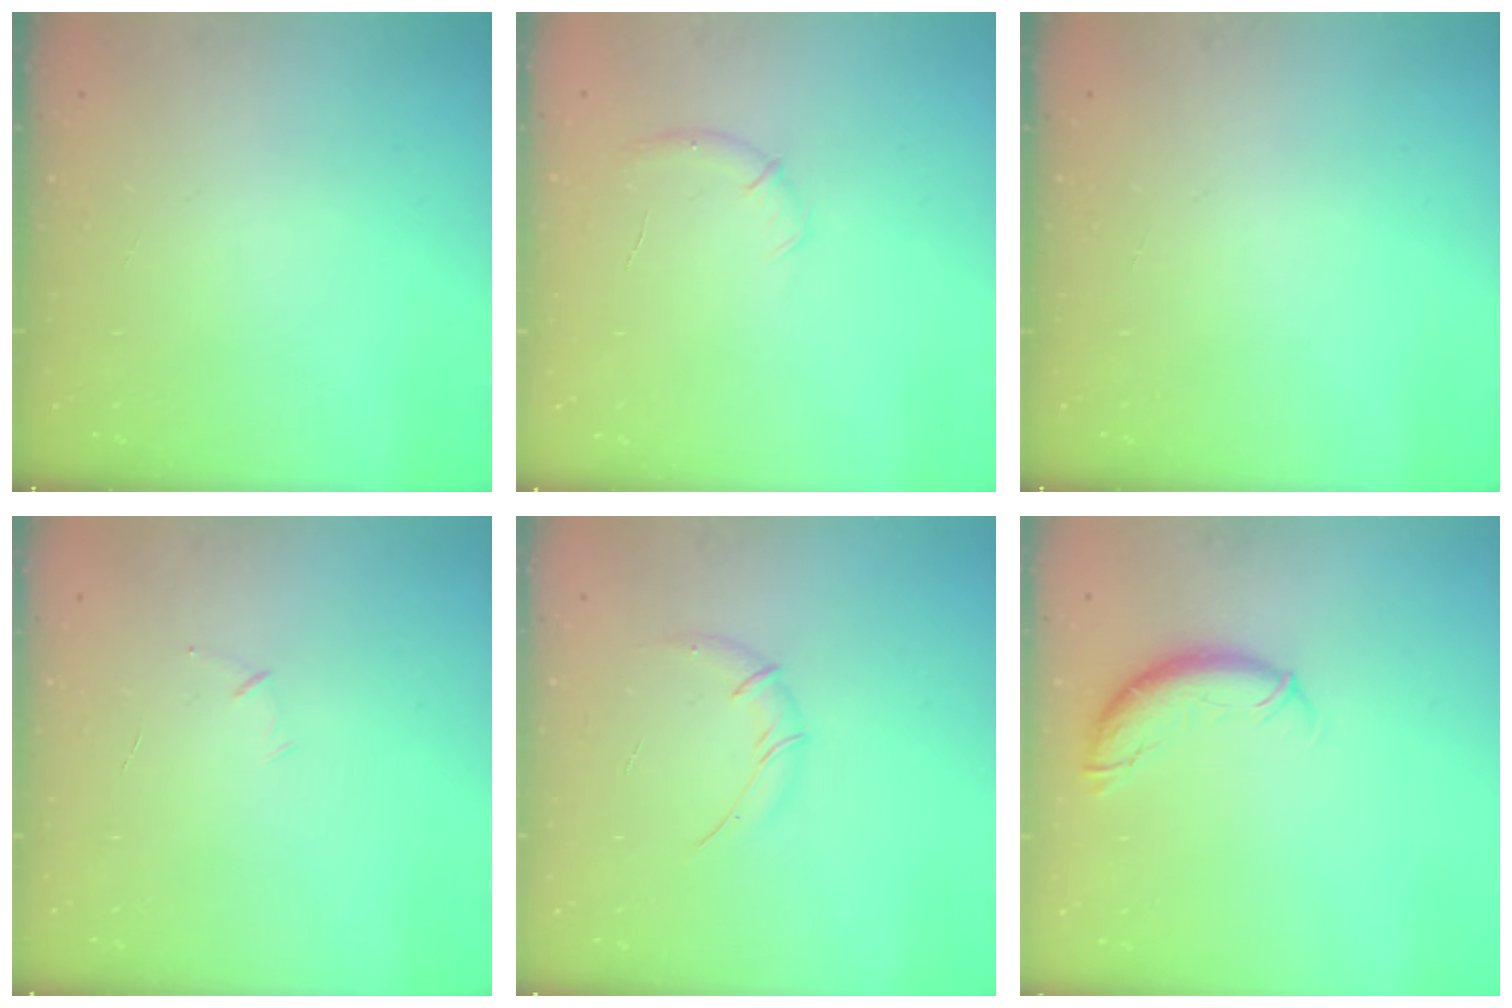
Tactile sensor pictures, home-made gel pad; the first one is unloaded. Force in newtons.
{"total": 5.6, "press": 5.4, "slide": 1.5}
{"total": 0.0}
{"total": 4.0, "press": 3.8, "slide": 1.0}
{"total": 7.9, "press": 7.8, "slide": 1.2}
{"total": 9.4, "press": 9.4, "slide": 0.8}